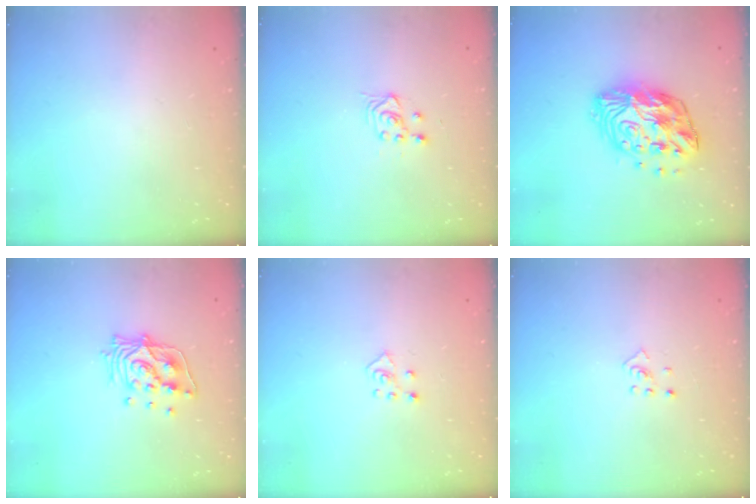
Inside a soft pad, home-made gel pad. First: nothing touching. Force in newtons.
{"total": 3.3, "press": 3.0, "slide": 1.4}
{"total": 15.1, "press": 15.1, "slide": 0.7}
{"total": 12.4, "press": 12.3, "slide": 1.1}
{"total": 4.5, "press": 4.5, "slide": 0.4}
{"total": 2.5, "press": 2.4, "slide": 0.8}